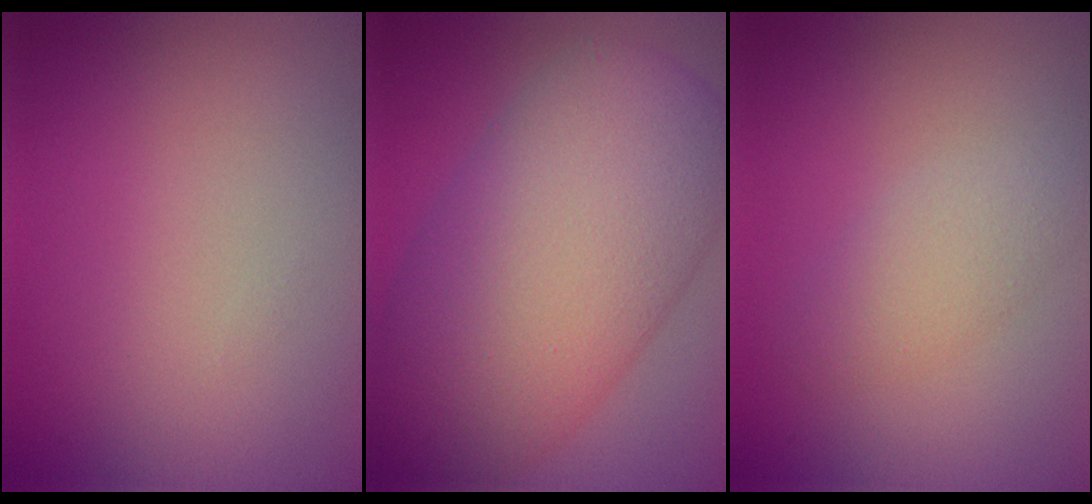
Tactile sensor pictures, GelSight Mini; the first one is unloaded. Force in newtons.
{"total": 14.0, "press": 14.0, "slide": 0.3}
{"total": 2.2, "press": 2.2, "slide": 0.2}